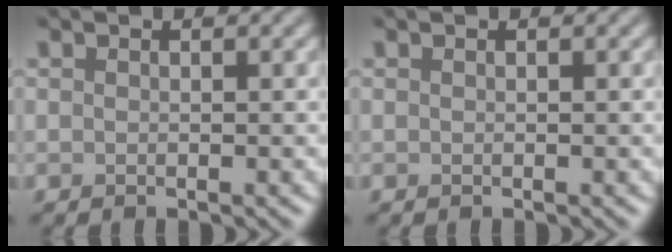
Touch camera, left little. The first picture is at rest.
{"total": 0.0}